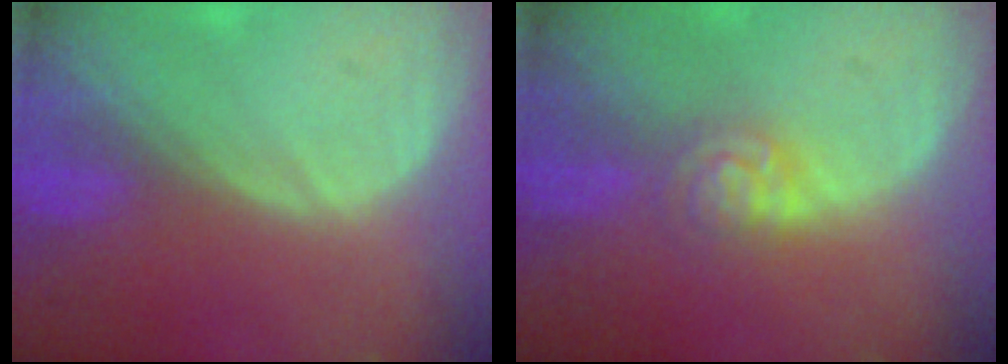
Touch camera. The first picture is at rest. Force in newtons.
{"total": 4.7, "press": 3.9, "slide": 2.6}